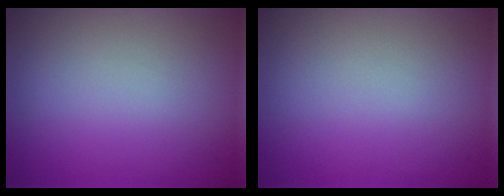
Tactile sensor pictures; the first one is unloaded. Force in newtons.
{"total": 0.0}